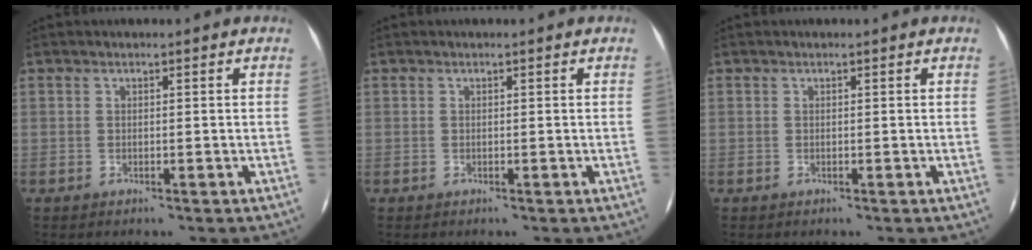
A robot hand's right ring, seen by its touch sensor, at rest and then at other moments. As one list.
[{"total": 0.0}, {"total": 0.0}]